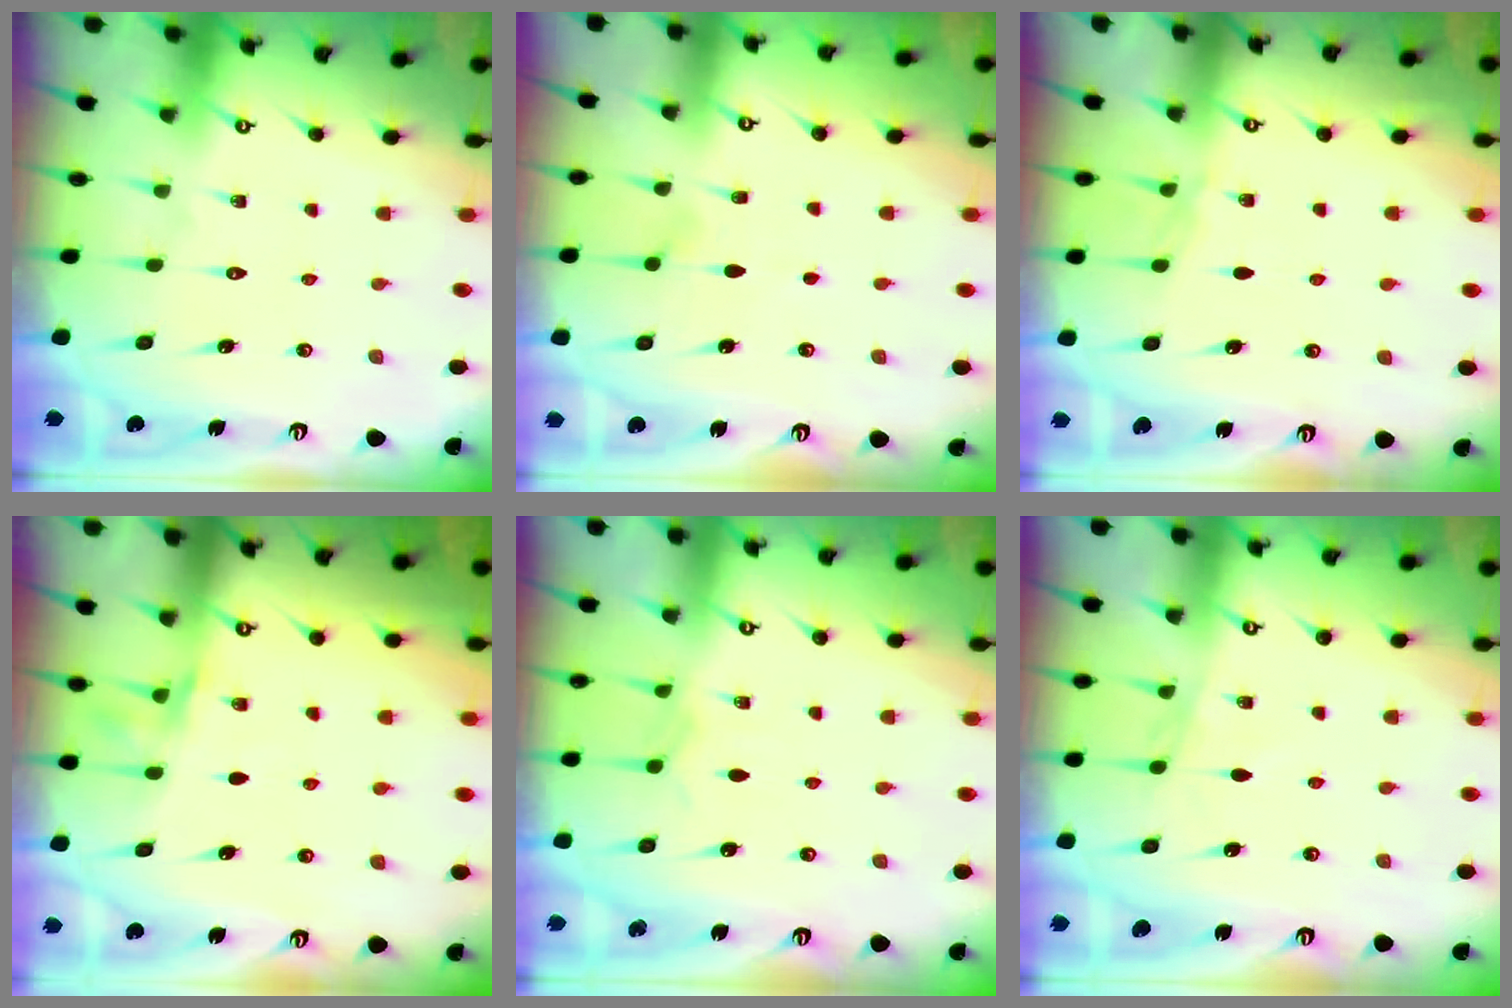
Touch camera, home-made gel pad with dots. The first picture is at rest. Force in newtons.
{"total": 3.0, "press": 2.5, "slide": 1.6}
{"total": 3.4, "press": 3.4, "slide": 0.5}
{"total": 5.3, "press": 5.2, "slide": 1.2}
{"total": 3.6, "press": 3.5, "slide": 0.5}
{"total": 4.1, "press": 4.1, "slide": 0.5}